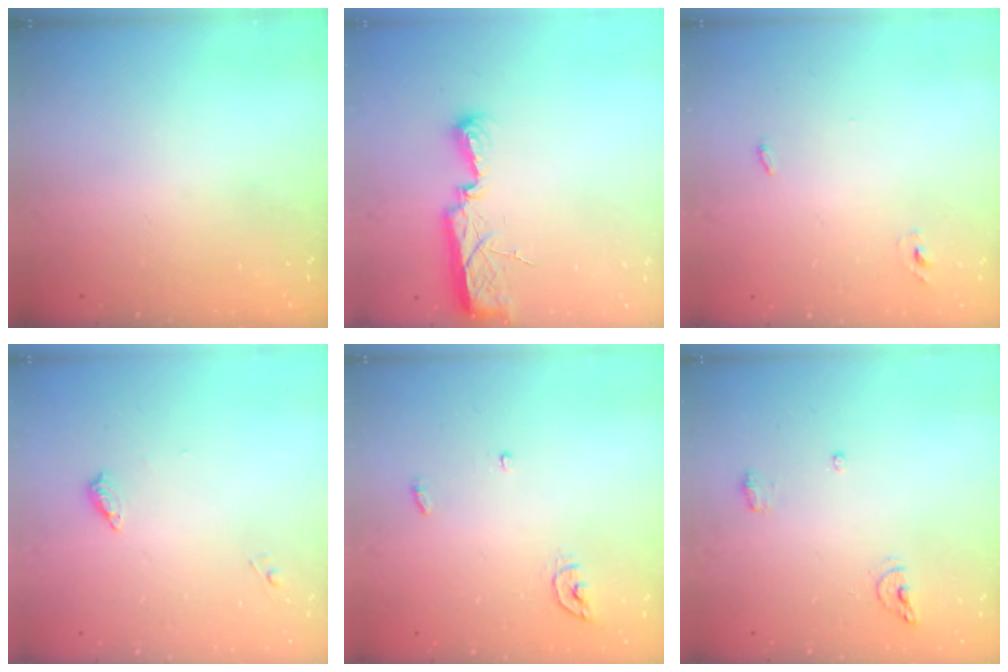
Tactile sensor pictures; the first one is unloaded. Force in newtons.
{"total": 9.5, "press": 8.6, "slide": 3.9}
{"total": 2.7, "press": 2.6, "slide": 0.9}
{"total": 5.6, "press": 5.6, "slide": 0.6}
{"total": 4.1, "press": 4.1, "slide": 0.3}
{"total": 6.2, "press": 6.0, "slide": 1.4}